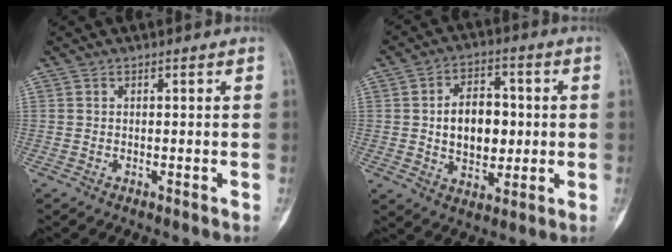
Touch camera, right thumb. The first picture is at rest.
{"total": 11.4, "force": [0.4, 7.7, 8.5], "torque": [-0.097, 0.008, 0.008]}